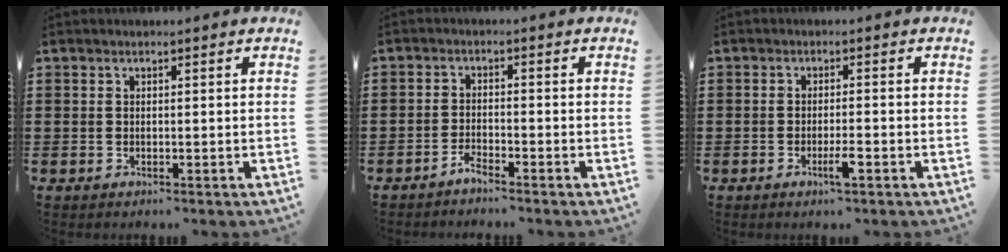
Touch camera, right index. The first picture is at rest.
{"total": 2.0, "force": [-2.0, 0.0, 0.4], "torque": [-0.011, 0.004, -0.039]}
{"total": 2.9, "force": [-1.4, 0.2, 2.5], "torque": [-0.050, -0.005, -0.028]}